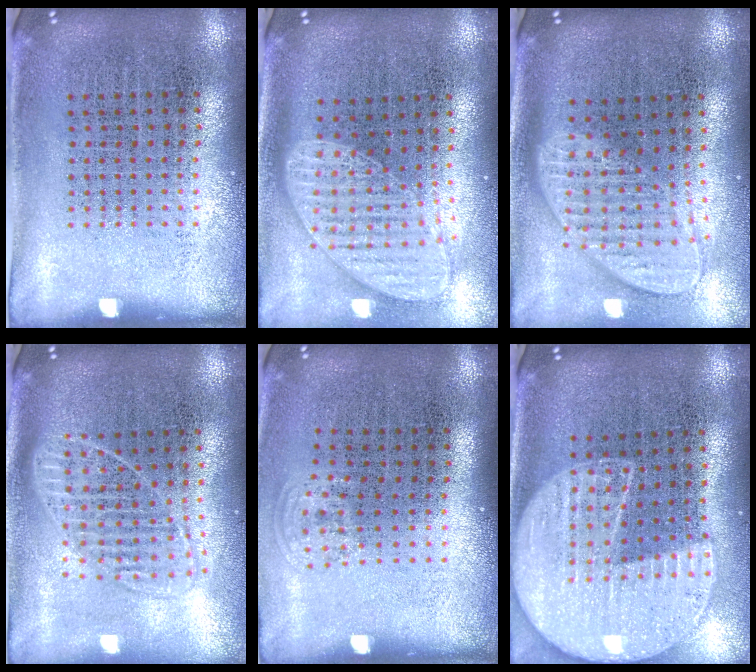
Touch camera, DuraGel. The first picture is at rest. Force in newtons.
{"total": 1.7, "press": 1.3, "slide": 1.0}
{"total": 2.0, "press": 1.5, "slide": 1.2}
{"total": 1.7, "press": 1.4, "slide": 1.0}
{"total": 0.8, "press": 0.6, "slide": 0.5}
{"total": 2.2, "press": 1.9, "slide": 1.0}